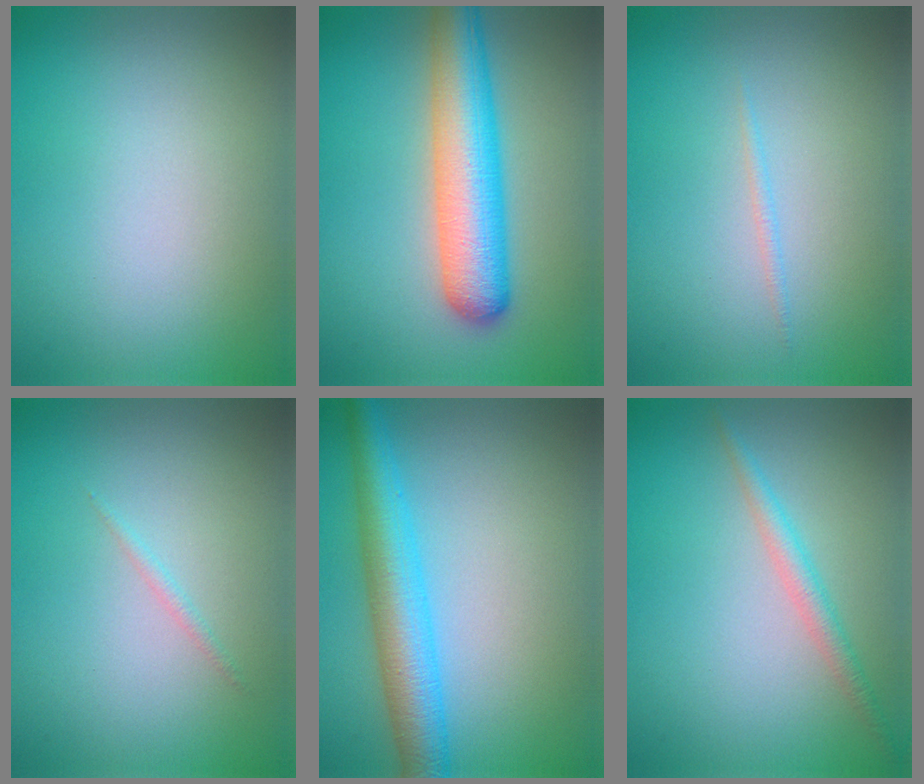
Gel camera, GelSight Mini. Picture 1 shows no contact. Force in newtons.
{"total": 7.5, "press": 7.5, "slide": 0.3}
{"total": 0.6, "press": 0.6, "slide": 0.0}
{"total": 0.6, "press": 0.6, "slide": 0.0}
{"total": 5.9, "press": 5.9, "slide": 0.1}
{"total": 2.0, "press": 2.0, "slide": 0.1}